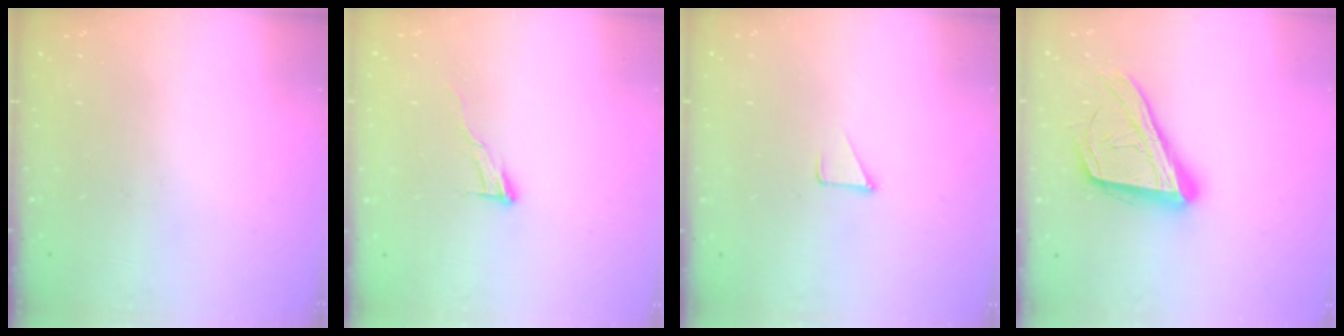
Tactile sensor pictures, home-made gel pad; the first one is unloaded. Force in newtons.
{"total": 6.6, "press": 6.6, "slide": 0.5}
{"total": 1.7, "press": 1.7, "slide": 0.1}
{"total": 18.8, "press": 18.7, "slide": 2.4}